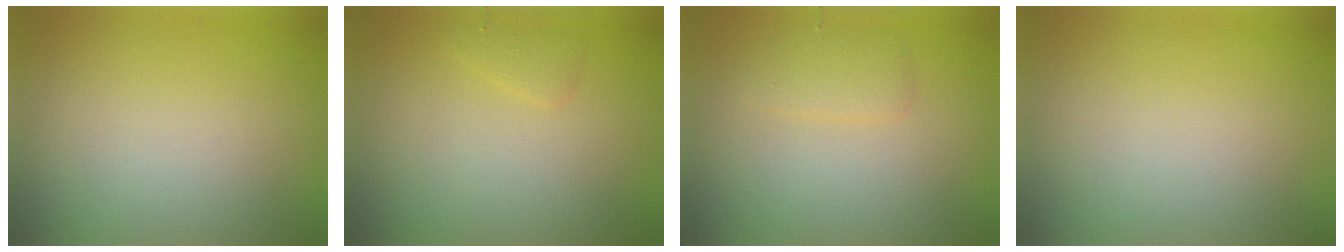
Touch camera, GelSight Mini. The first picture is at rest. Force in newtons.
{"total": 0.9, "press": 0.9, "slide": 0.1}
{"total": 1.6, "press": 1.6, "slide": 0.0}
{"total": 0.0}